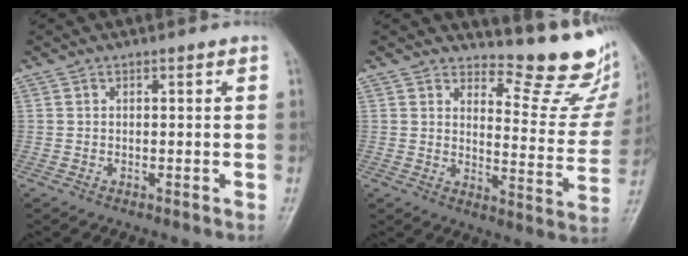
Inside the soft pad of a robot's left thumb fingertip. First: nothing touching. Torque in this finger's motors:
{"motor_torque": [0.24, -0.02, -0.23, -0.51, 0.04]}